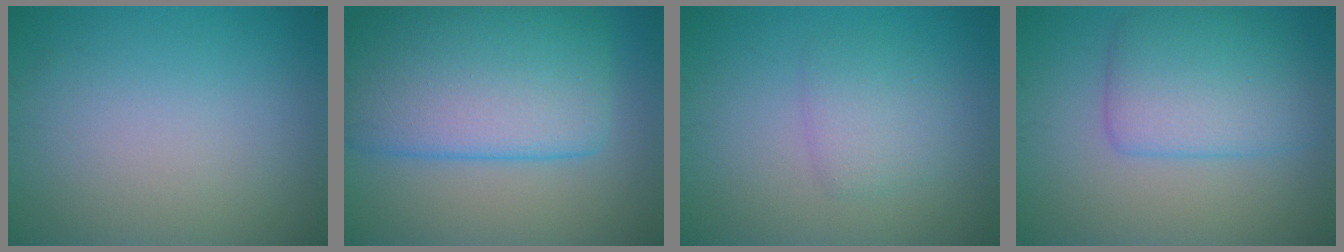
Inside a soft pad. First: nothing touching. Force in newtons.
{"total": 11.0, "press": 11.0, "slide": 0.6}
{"total": 2.4, "press": 2.4, "slide": 0.1}
{"total": 5.5, "press": 5.5, "slide": 0.2}